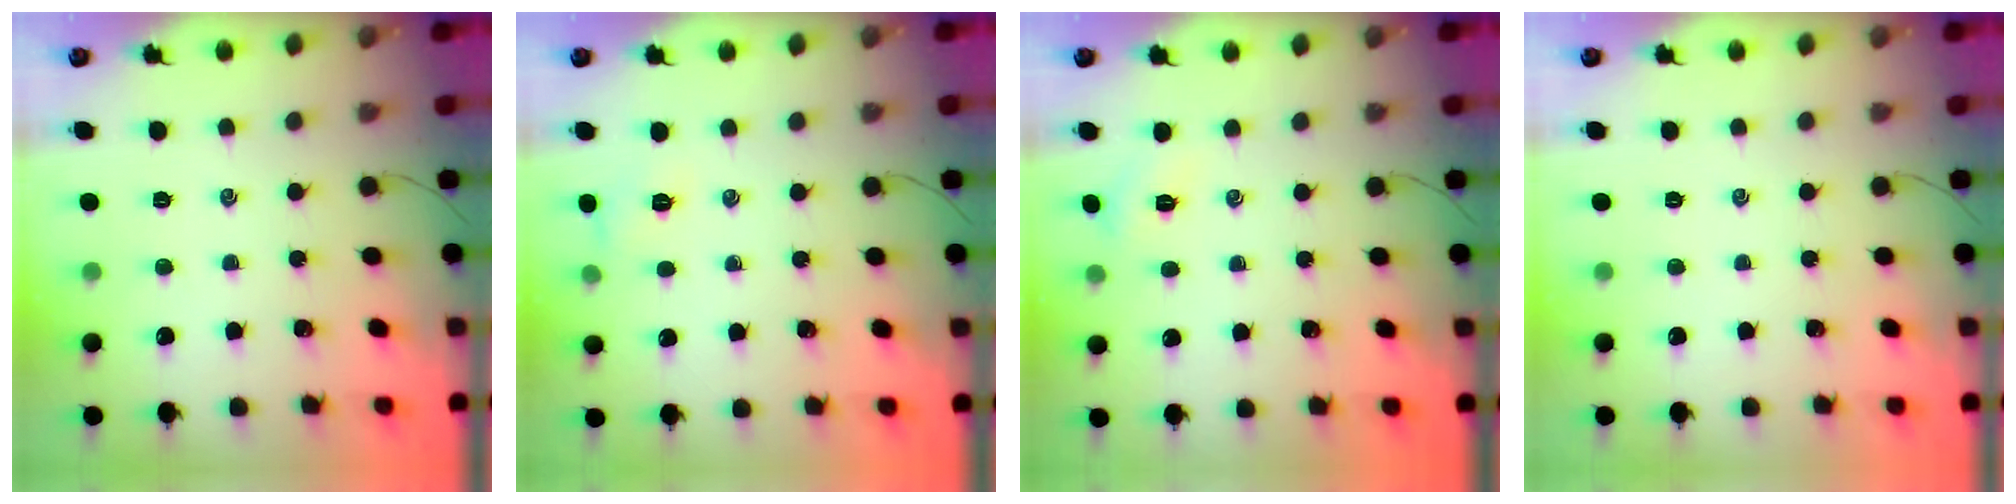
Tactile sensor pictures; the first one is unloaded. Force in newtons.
{"total": 5.8, "press": 5.6, "slide": 1.5}
{"total": 2.7, "press": 2.6, "slide": 0.8}
{"total": 0.0}